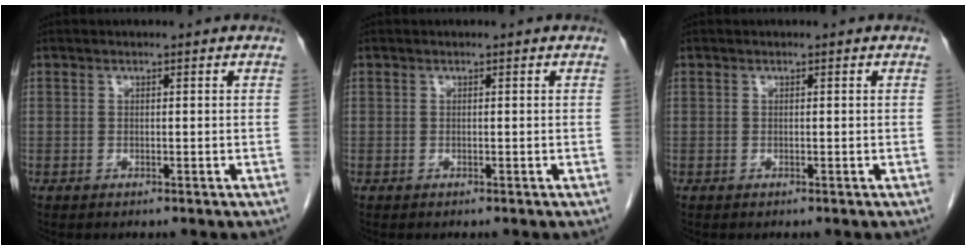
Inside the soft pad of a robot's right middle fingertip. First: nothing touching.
{"total": 0.0}
{"total": 0.0}